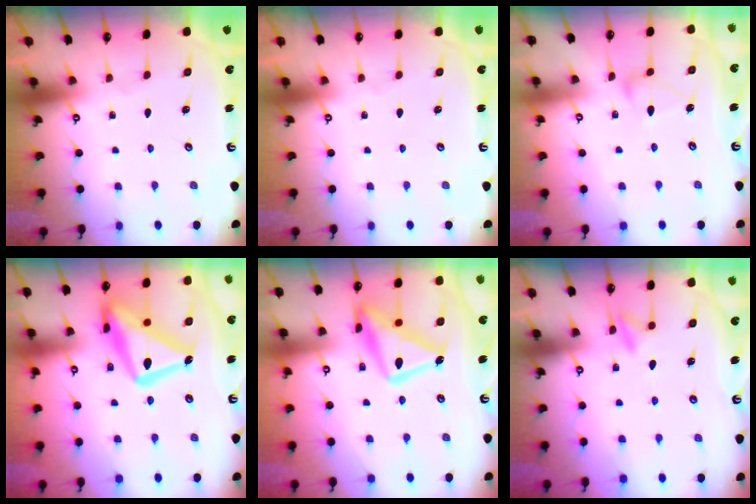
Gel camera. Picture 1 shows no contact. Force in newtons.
{"total": 0.0}
{"total": 8.1, "press": 8.1, "slide": 0.4}
{"total": 19.9, "press": 19.9, "slide": 1.4}
{"total": 16.5, "press": 16.5, "slide": 1.3}
{"total": 8.7, "press": 8.6, "slide": 1.1}